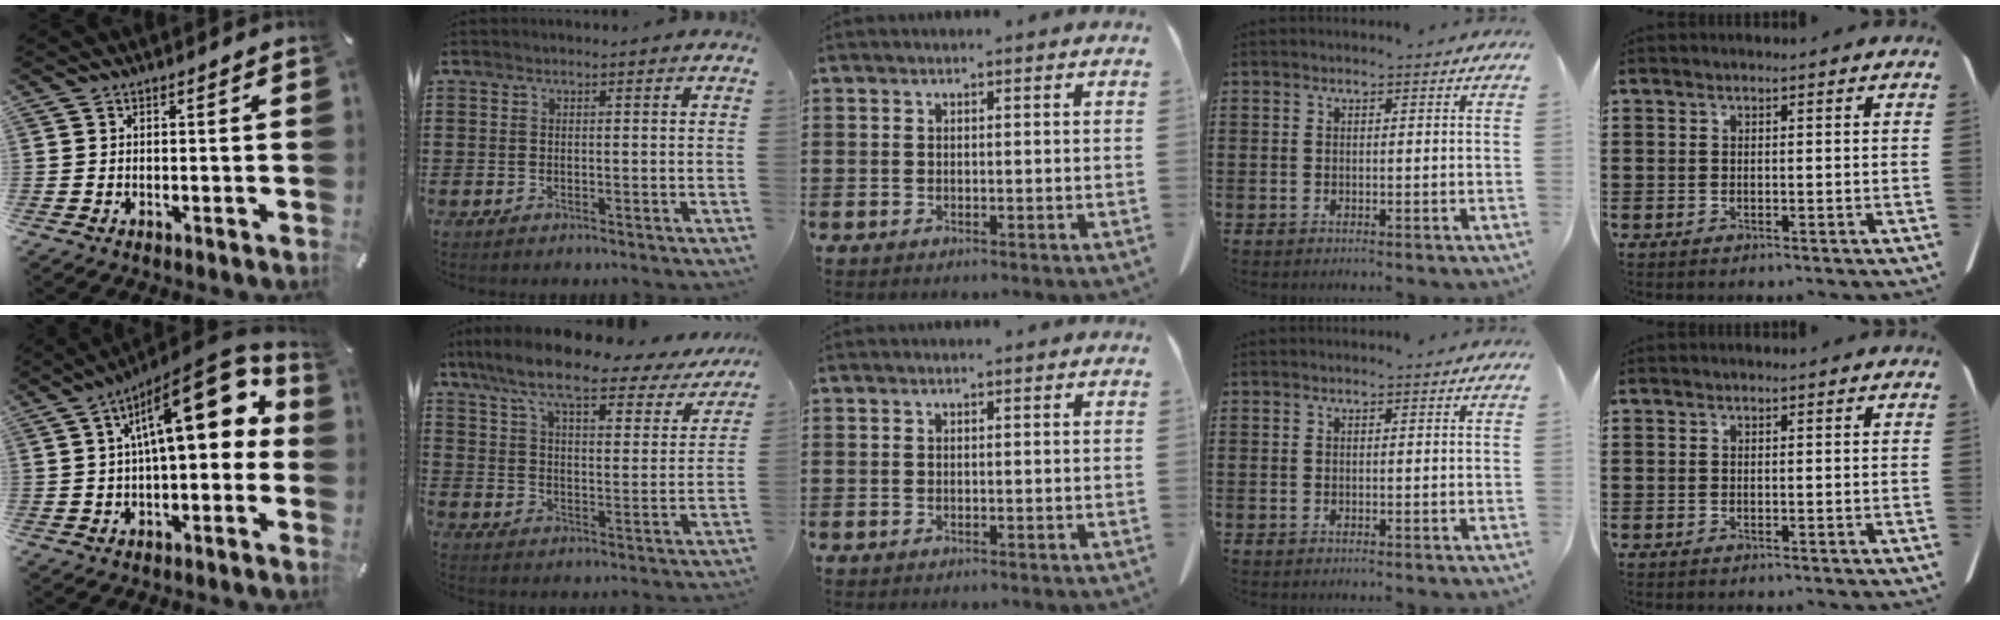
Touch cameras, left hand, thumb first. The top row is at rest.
{"thumb": {"total": 18.0, "force": [5.6, 7.2, 15.5], "torque": [-0.230, -0.024, 0.089]}, "index": {"total": 9.6, "force": [7.9, 1.5, 5.3], "torque": [-0.132, -0.036, 0.133]}}